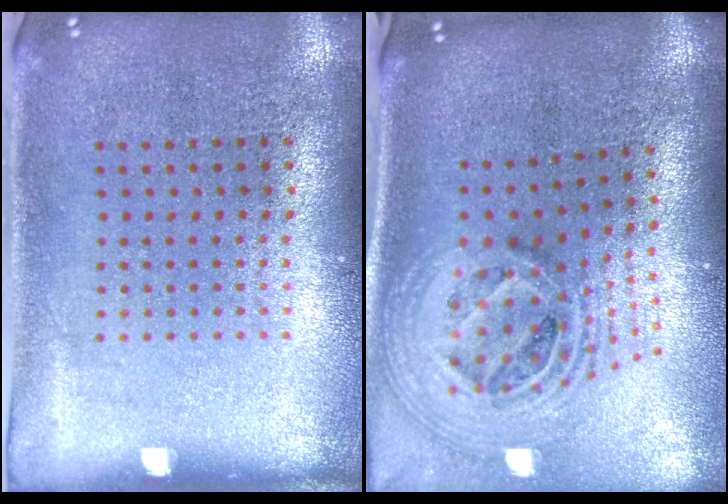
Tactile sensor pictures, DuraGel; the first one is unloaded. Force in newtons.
{"total": 2.7, "press": 1.9, "slide": 1.9}